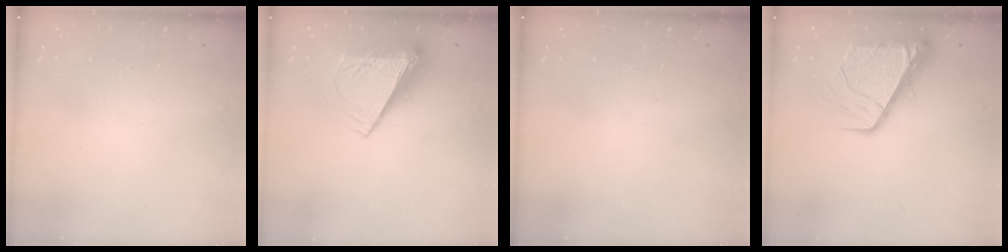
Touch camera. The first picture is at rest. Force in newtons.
{"total": 9.7, "press": 9.6, "slide": 1.4}
{"total": 0.0}
{"total": 11.3, "press": 11.2, "slide": 1.3}